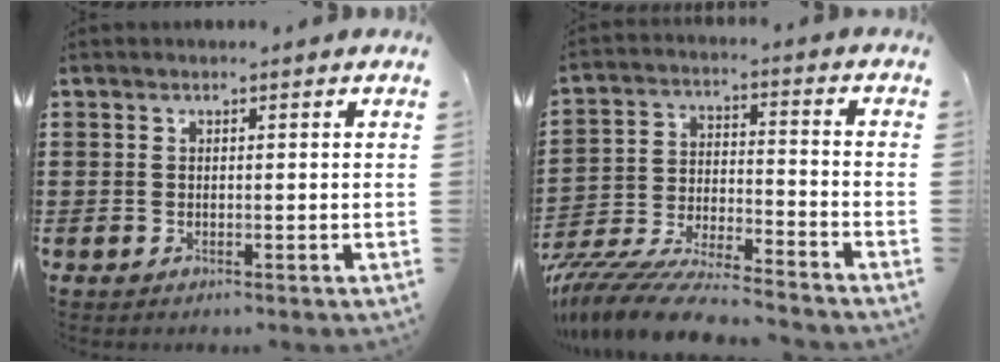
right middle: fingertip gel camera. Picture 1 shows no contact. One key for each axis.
{"total": 10.0, "fx": -9.5, "fy": 0.7, "fz": 3.0, "tx": -0.061, "ty": 0.012, "tz": -0.188}